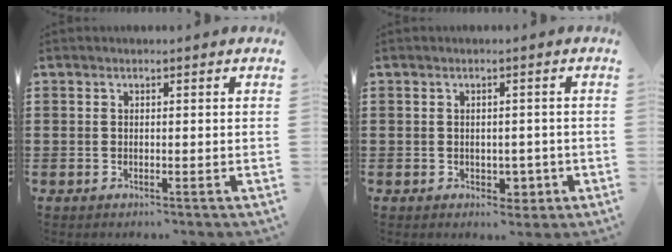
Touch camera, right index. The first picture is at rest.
{"total": 2.4, "force": [-0.5, 1.9, 1.5], "torque": [-0.023, -0.002, -0.011]}